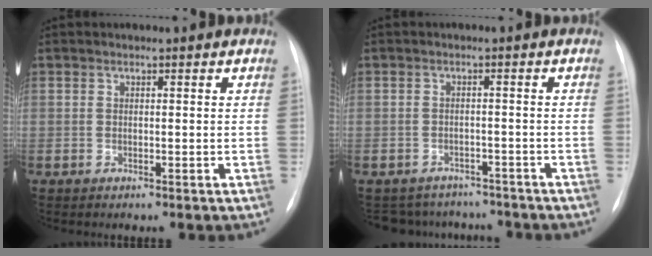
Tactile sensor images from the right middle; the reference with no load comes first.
{"total": 8.5, "force": [-7.8, 3.4, 0.7], "torque": [-0.011, 0.017, -0.094]}